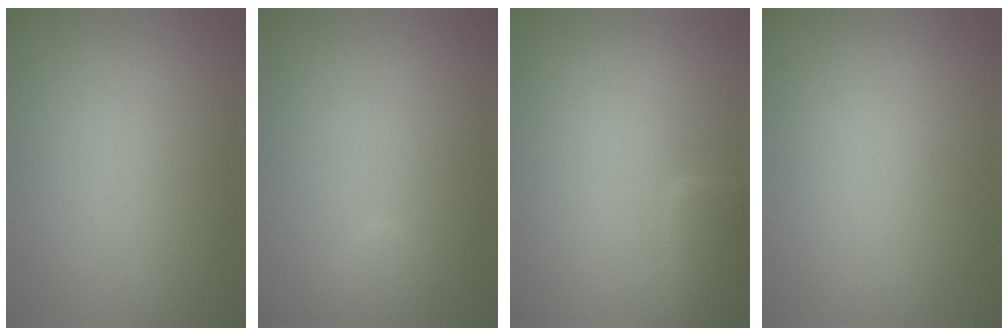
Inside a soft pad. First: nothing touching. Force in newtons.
{"total": 1.1, "press": 1.1, "slide": 0.1}
{"total": 2.6, "press": 2.6, "slide": 0.2}
{"total": 0.0}